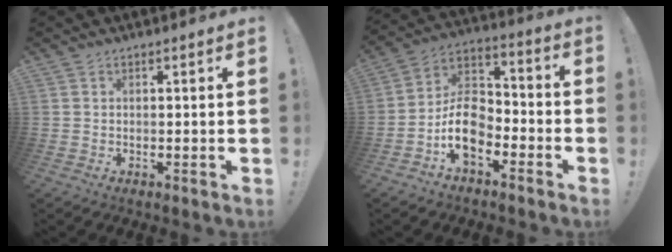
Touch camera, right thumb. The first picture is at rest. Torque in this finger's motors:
{"motor_torque": [2.19, 0.89, 0.91, -0.97, 0.06]}